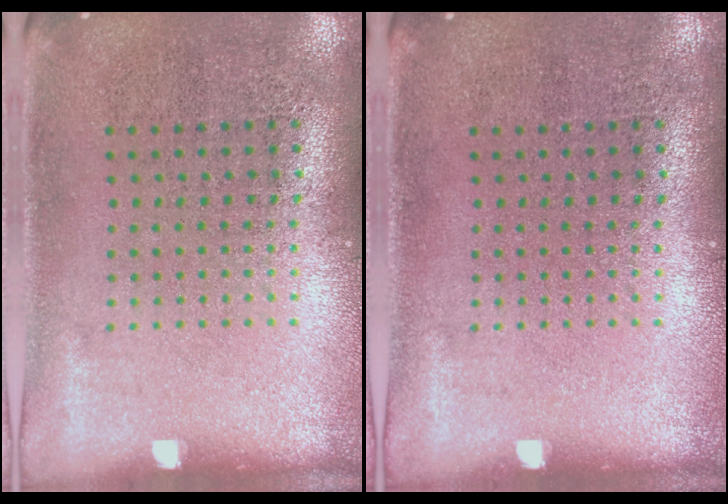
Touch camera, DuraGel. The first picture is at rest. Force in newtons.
{"total": 0.0}